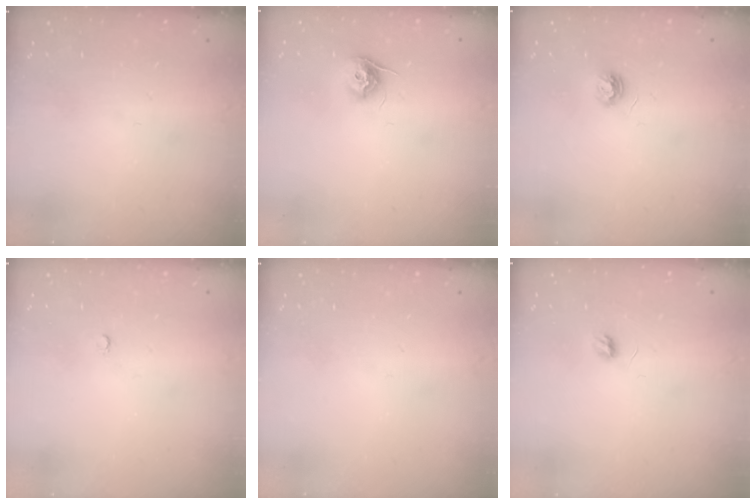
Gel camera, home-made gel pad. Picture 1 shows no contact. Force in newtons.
{"total": 8.6, "press": 8.6, "slide": 0.2}
{"total": 4.7, "press": 4.6, "slide": 0.5}
{"total": 2.0, "press": 2.0, "slide": 0.2}
{"total": 0.0}
{"total": 4.0, "press": 4.0, "slide": 0.4}